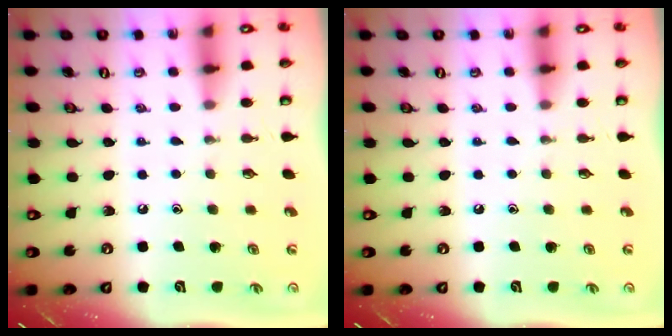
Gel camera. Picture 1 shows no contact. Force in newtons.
{"total": 0.0}